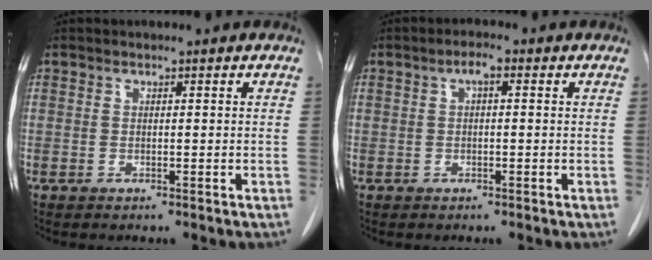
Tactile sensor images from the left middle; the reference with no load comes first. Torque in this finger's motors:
{"motor_torque": [0.77, -0.14, -0.01, 0.01]}